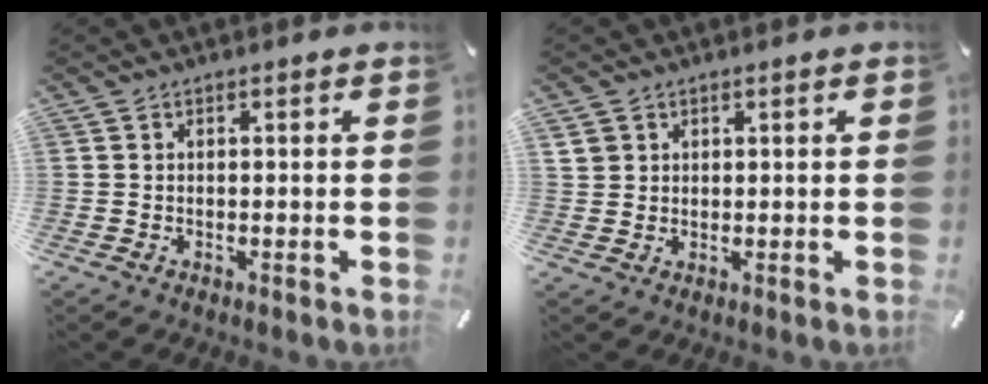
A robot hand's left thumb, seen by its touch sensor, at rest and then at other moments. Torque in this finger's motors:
{"motor_torque": [0.35, 0.20, -0.13, 0.03, 0.00]}